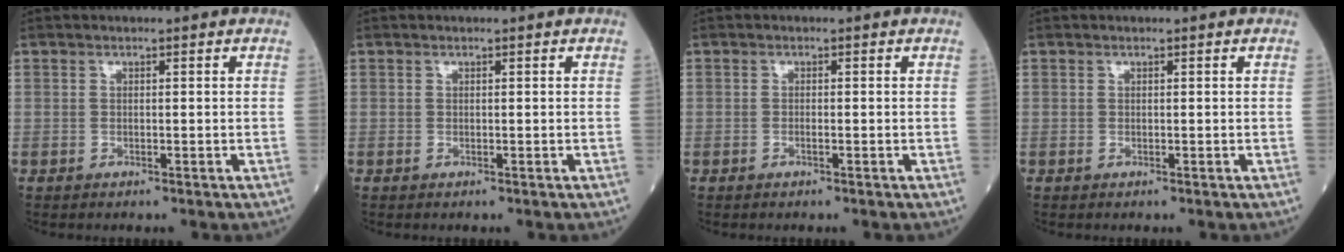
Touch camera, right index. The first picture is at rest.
{"total": 0.0}
{"total": 0.6, "force": [-0.4, 0.0, 0.5], "torque": [-0.010, 0.000, -0.007]}
{"total": 0.0}